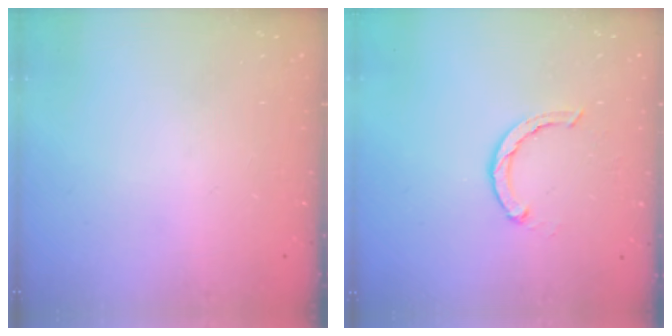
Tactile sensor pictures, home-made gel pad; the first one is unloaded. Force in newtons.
{"total": 2.3, "press": 2.3, "slide": 0.3}